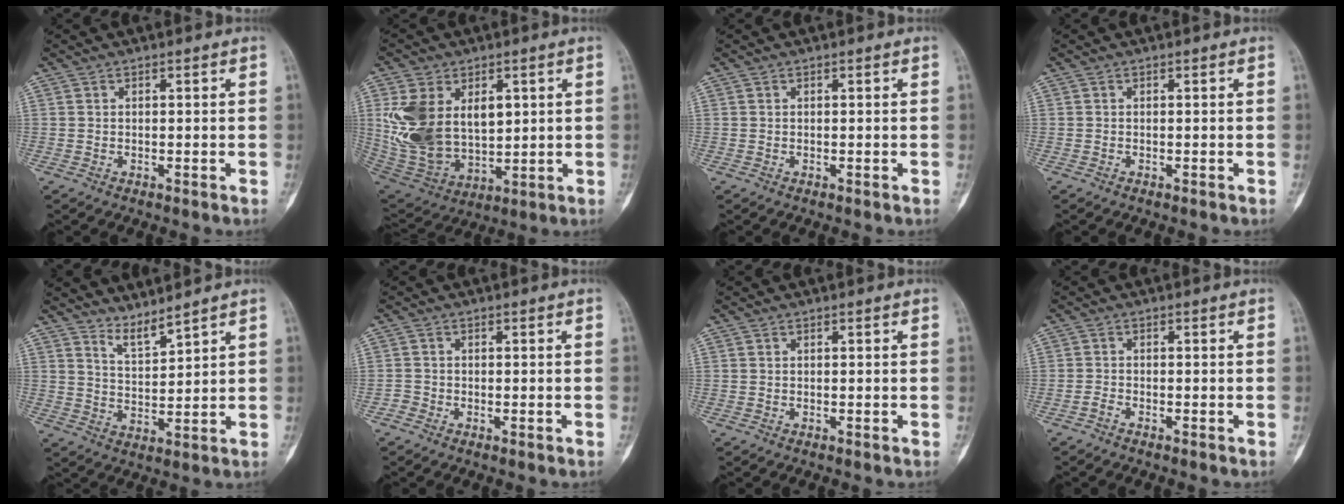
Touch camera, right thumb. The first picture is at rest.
{"total": 17.4, "force": [3.7, 11.5, 12.5], "torque": [-0.224, -0.013, 0.093]}
{"total": 0.0}
{"total": 0.0}
{"total": 4.2, "force": [4.0, 0.1, 1.2], "torque": [-0.020, -0.048, 0.084]}
{"total": 1.1, "force": [-0.8, 0.7, 0.2], "torque": [0.005, 0.002, -0.022]}
{"total": 0.0}
{"total": 1.1, "force": [-1.0, 0.2, 0.4], "torque": [-0.013, 0.005, -0.022]}